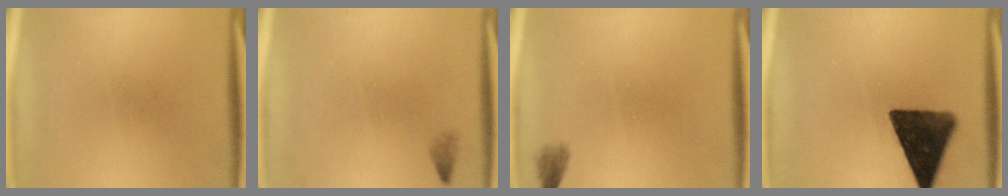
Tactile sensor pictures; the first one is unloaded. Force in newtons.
{"total": 0.8}
{"total": 1.3}
{"total": 13.9}